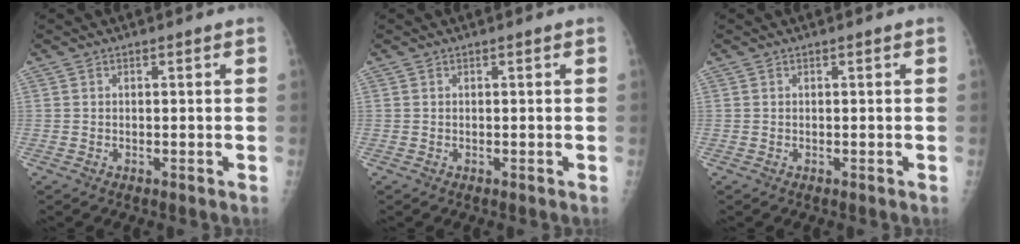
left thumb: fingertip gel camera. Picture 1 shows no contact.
{"total": 0.0}
{"total": 0.0}